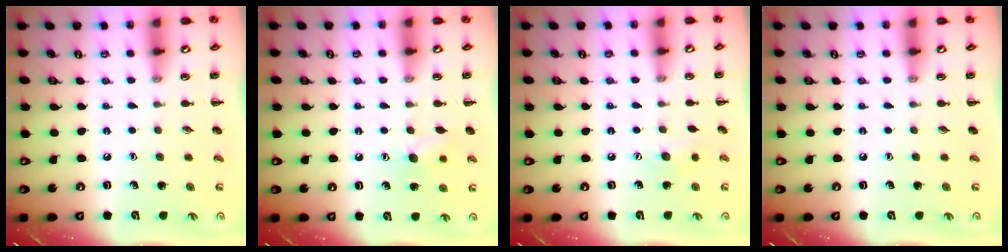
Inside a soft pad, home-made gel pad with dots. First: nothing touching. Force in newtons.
{"total": 7.8, "press": 7.6, "slide": 1.9}
{"total": 6.7, "press": 6.5, "slide": 1.4}
{"total": 0.0}